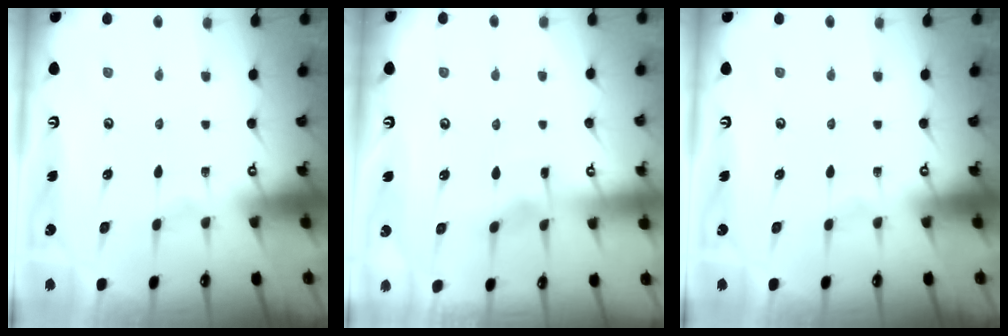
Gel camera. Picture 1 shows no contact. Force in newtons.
{"total": 2.6, "press": 2.6, "slide": 0.2}
{"total": 0.0}